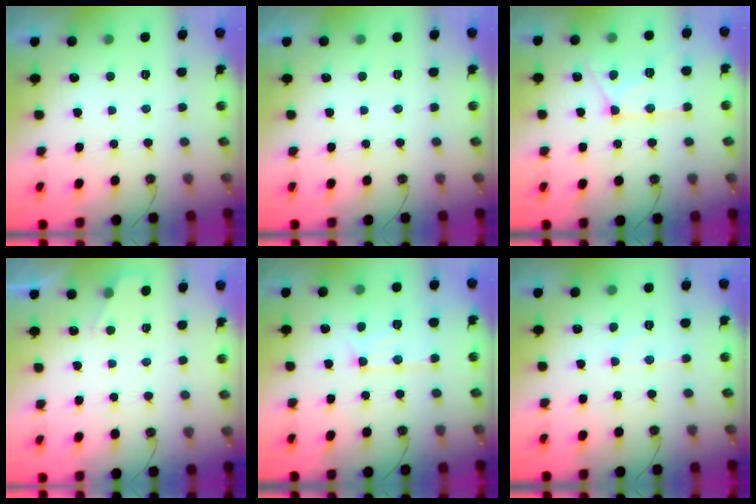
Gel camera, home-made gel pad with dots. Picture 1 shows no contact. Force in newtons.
{"total": 0.0}
{"total": 12.0, "press": 11.9, "slide": 1.1}
{"total": 2.4, "press": 2.4, "slide": 0.4}
{"total": 10.9, "press": 10.9, "slide": 1.0}
{"total": 6.0, "press": 6.0, "slide": 0.4}